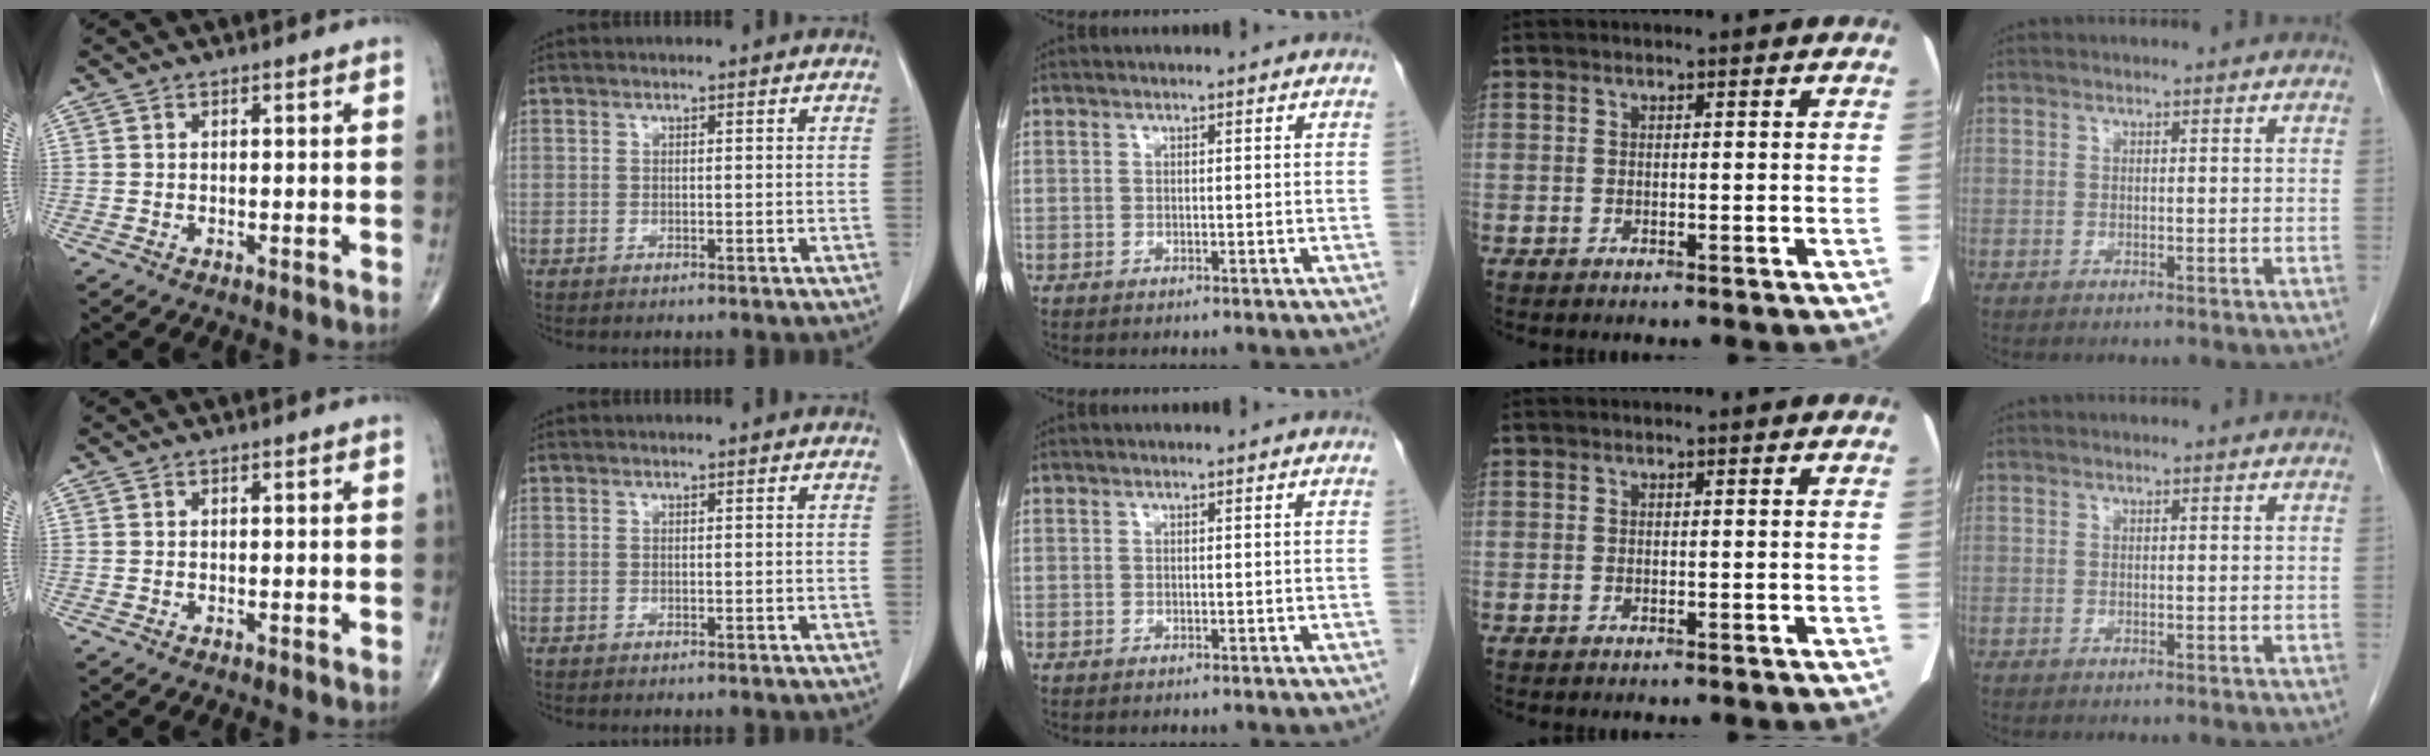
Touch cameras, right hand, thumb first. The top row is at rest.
{}